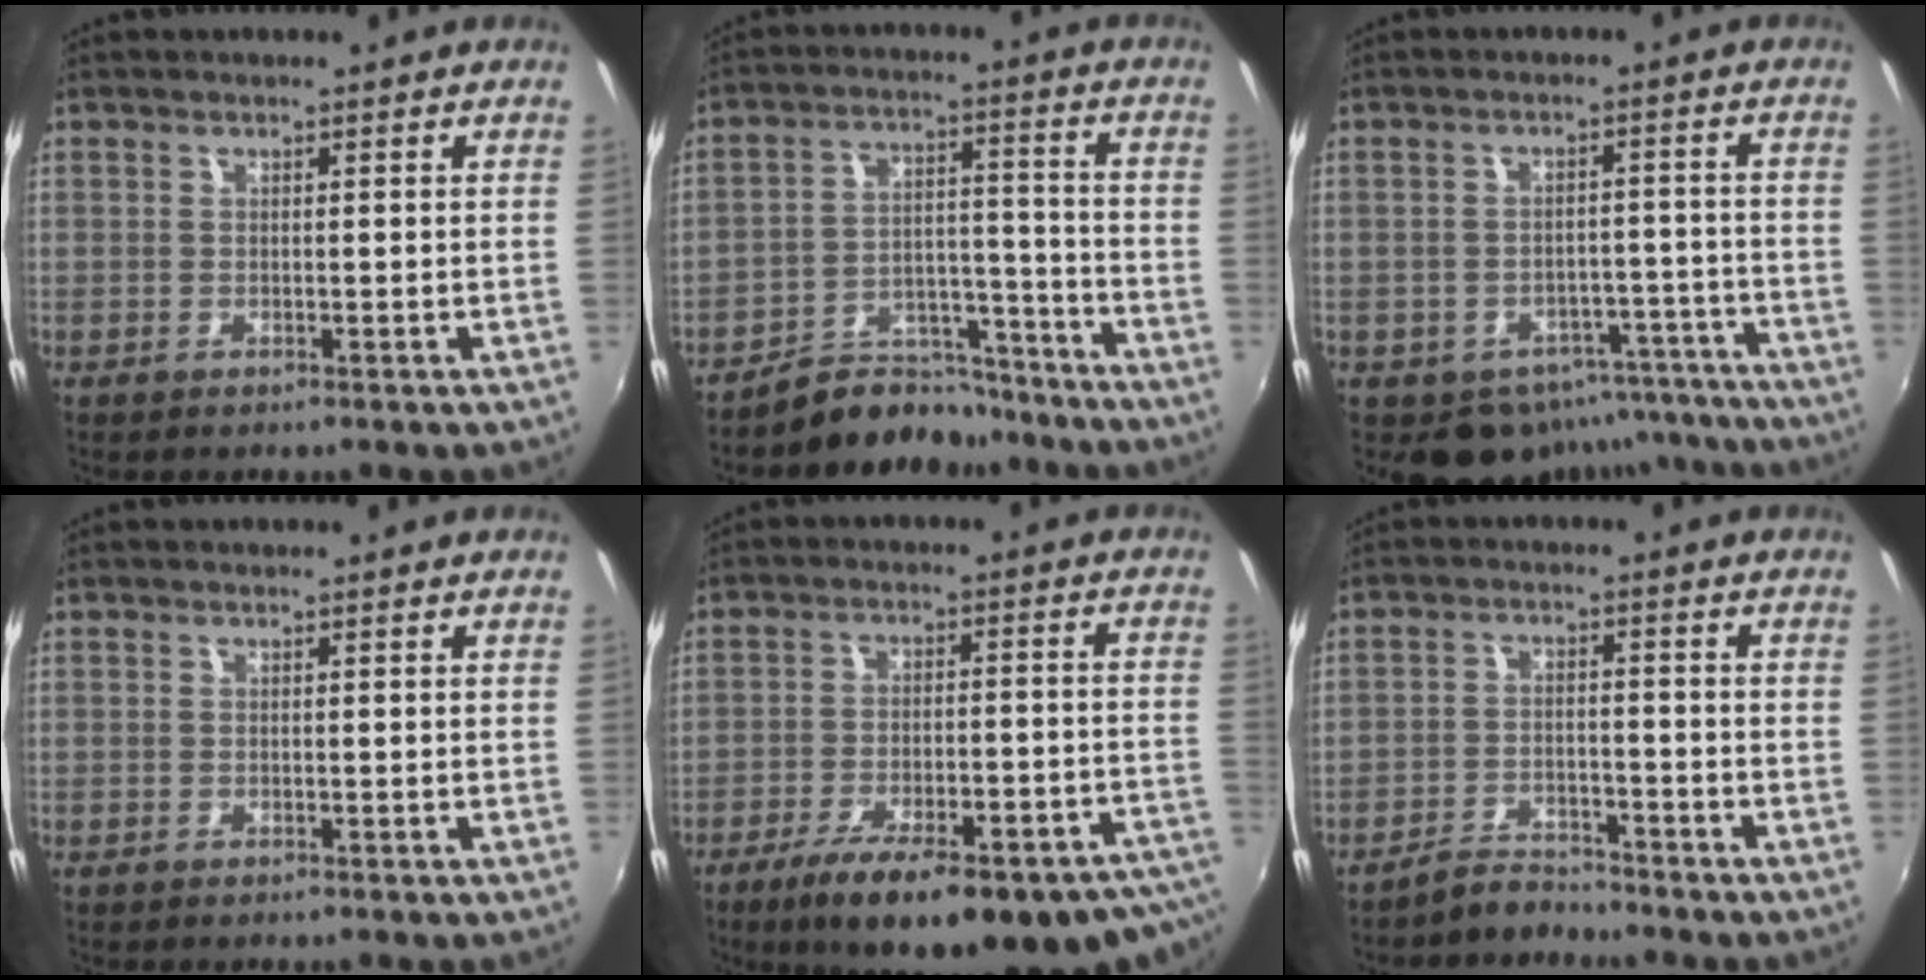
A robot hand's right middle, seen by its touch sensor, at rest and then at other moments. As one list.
[{"total": 10.9, "force": [-9.9, 4.3, 1.6], "torque": [-0.030, 0.041, -0.147]}, {"total": 11.8, "force": [-9.1, 6.9, 2.9], "torque": [-0.051, 0.024, -0.089]}, {"total": 0.0}, {"total": 24.8, "force": [-18.1, 6.3, 15.6], "torque": [-0.228, -0.036, -0.240]}, {"total": 4.4, "force": [-4.2, 1.0, 0.5], "torque": [-0.021, 0.010, -0.070]}]